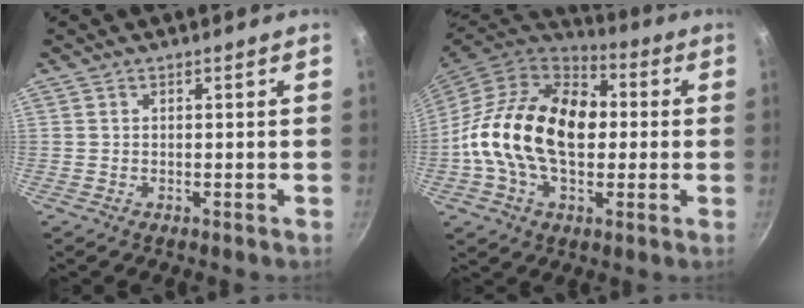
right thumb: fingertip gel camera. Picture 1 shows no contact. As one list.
[{"total": 22.8, "force": [0.2, 14.9, 17.3], "torque": [-0.274, 0.030, -0.010]}]